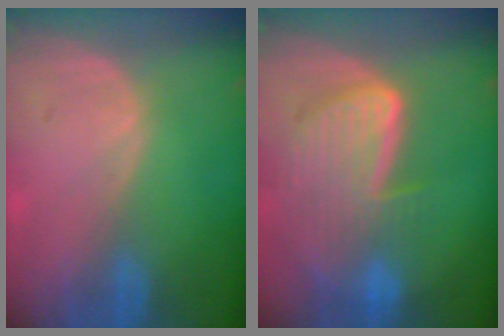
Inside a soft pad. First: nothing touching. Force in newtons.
{"total": 9.1, "press": 8.0, "slide": 4.5}